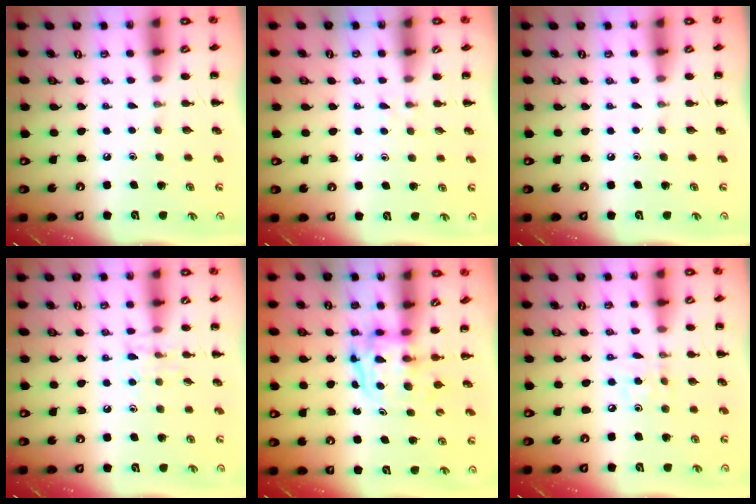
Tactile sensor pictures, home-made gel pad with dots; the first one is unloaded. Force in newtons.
{"total": 2.5, "press": 2.2, "slide": 1.1}
{"total": 0.0}
{"total": 6.2, "press": 6.1, "slide": 0.8}
{"total": 3.8, "press": 3.8, "slide": 0.4}
{"total": 3.8, "press": 3.7, "slide": 0.9}